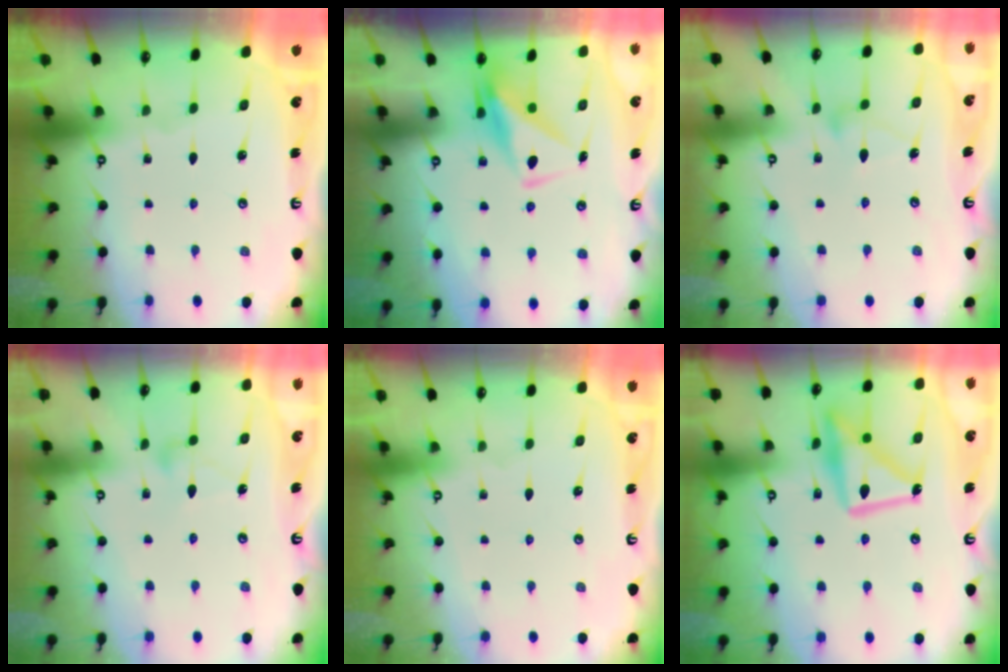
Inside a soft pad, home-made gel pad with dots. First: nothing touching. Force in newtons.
{"total": 9.4, "press": 9.3, "slide": 1.5}
{"total": 7.9, "press": 7.9, "slide": 0.5}
{"total": 9.1, "press": 9.1, "slide": 0.5}
{"total": 3.9, "press": 3.9, "slide": 0.2}
{"total": 14.8, "press": 14.7, "slide": 1.3}